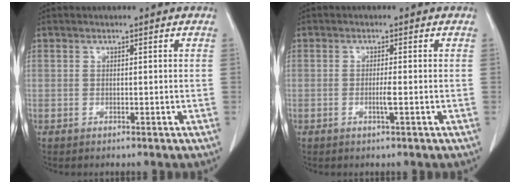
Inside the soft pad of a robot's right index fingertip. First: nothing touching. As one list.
[{"total": 1.7, "force": [-0.6, -0.3, 1.5], "torque": [-0.031, -0.003, -0.012]}]